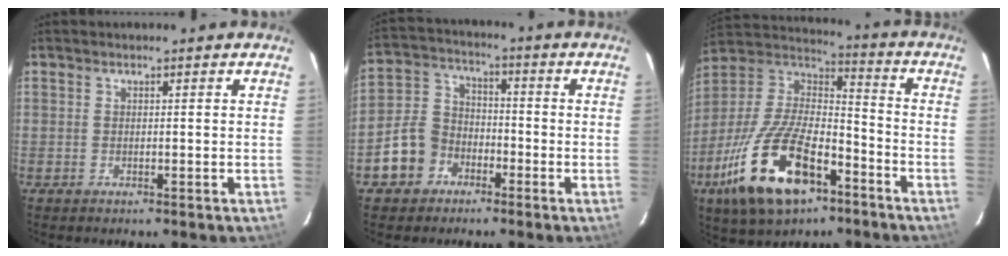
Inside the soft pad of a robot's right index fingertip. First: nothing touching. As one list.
[{"total": 9.0, "force": [-4.8, 7.1, 2.9], "torque": [-0.077, 0.036, -0.080]}, {"total": 23.5, "force": [-12.1, 10.8, 17.0], "torque": [-0.353, -0.024, -0.211]}]